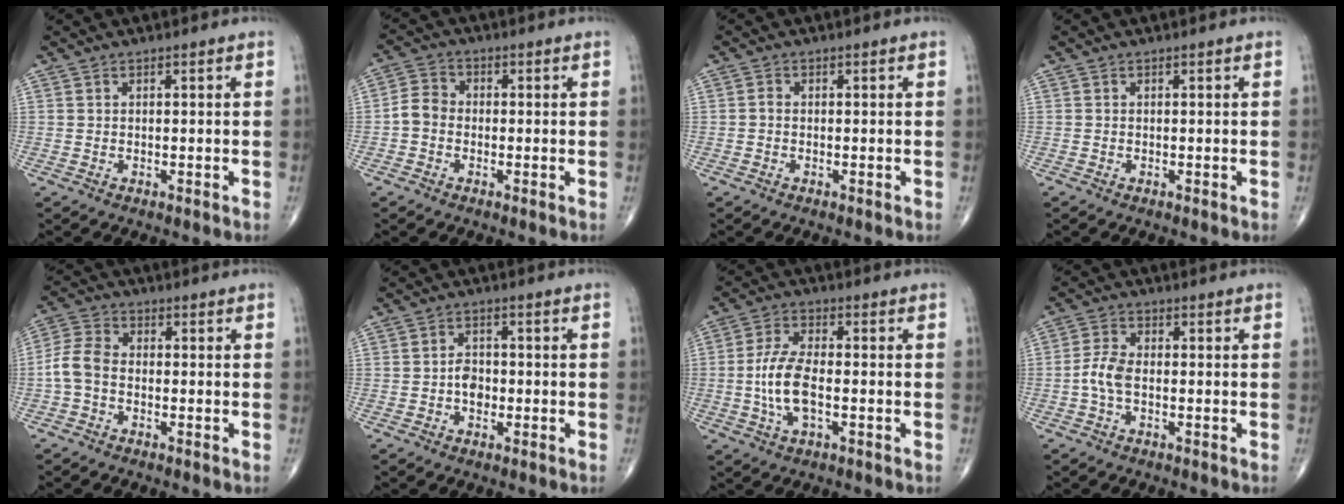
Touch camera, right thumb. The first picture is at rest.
{"total": 4.4, "force": [-1.1, 3.6, 2.3], "torque": [-0.034, 0.015, -0.031]}
{"total": 0.8, "force": [-0.2, 0.6, 0.5], "torque": [-0.006, 0.001, -0.008]}
{"total": 0.0}
{"total": 5.0, "force": [-1.2, 3.3, 3.5], "torque": [-0.073, 0.016, -0.038]}
{"total": 3.3, "force": [-0.8, 2.4, 2.1], "torque": [-0.023, 0.011, -0.018]}
{"total": 8.7, "force": [-1.5, 3.7, 7.8], "torque": [-0.164, 0.010, -0.031]}
{"total": 4.3, "force": [-0.9, 2.2, 3.6], "torque": [-0.083, 0.013, -0.024]}